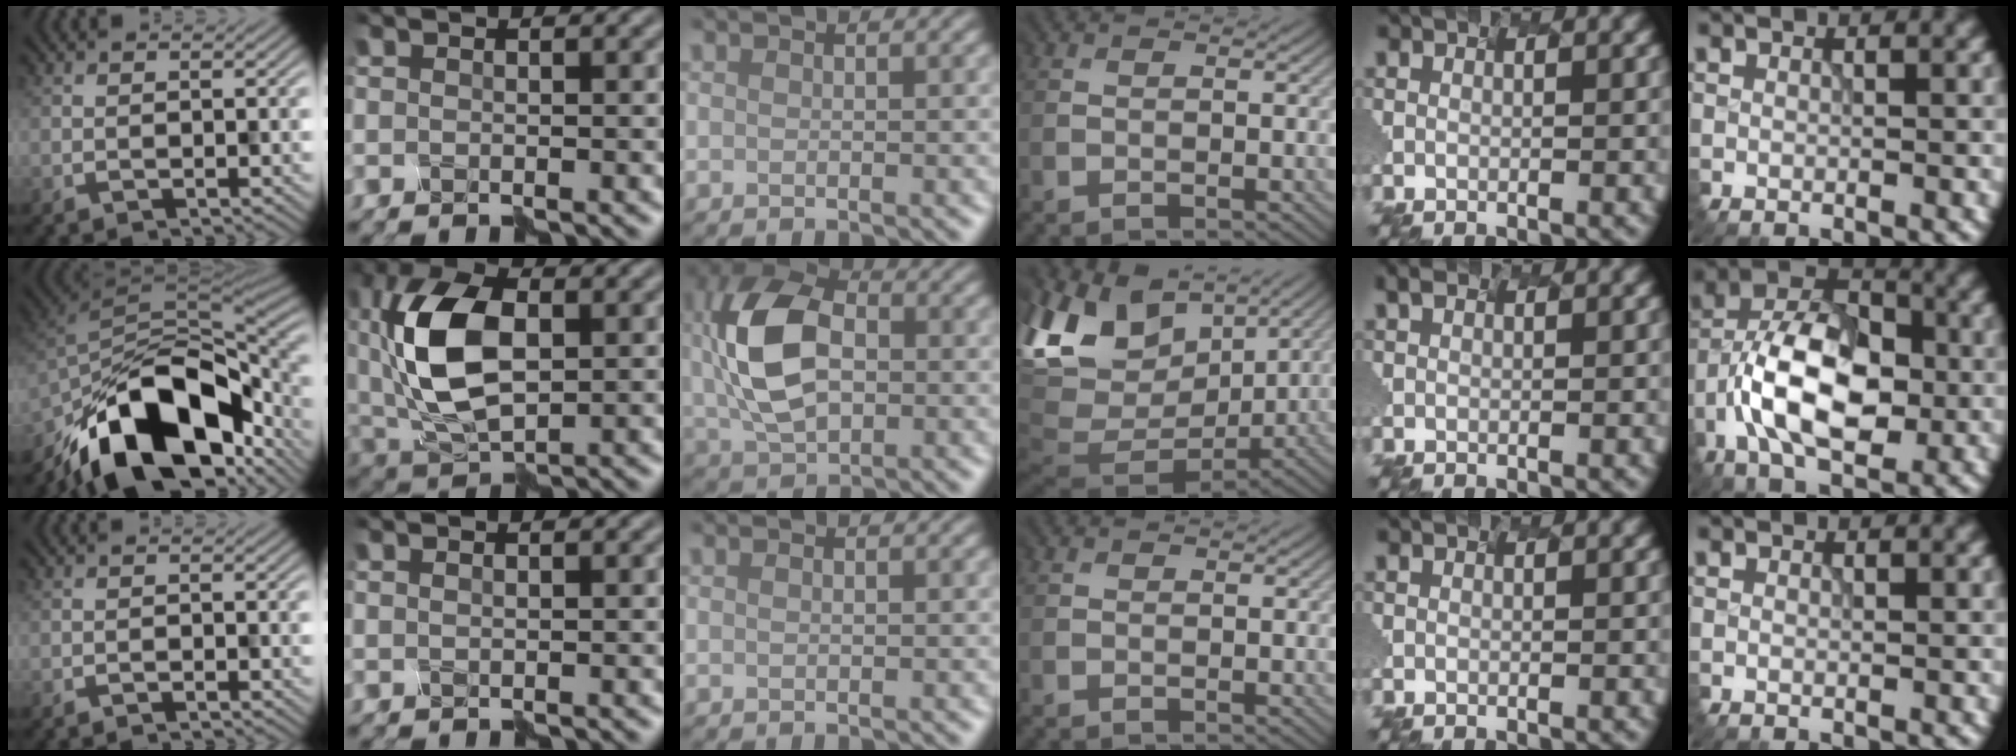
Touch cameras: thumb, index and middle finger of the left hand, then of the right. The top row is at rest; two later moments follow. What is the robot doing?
{"motion": "disassemble", "object": "markers"}